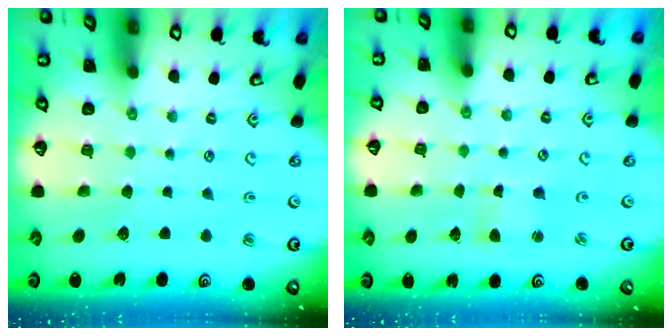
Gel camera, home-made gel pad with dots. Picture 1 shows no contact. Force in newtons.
{"total": 1.4, "press": 1.4, "slide": 0.2}